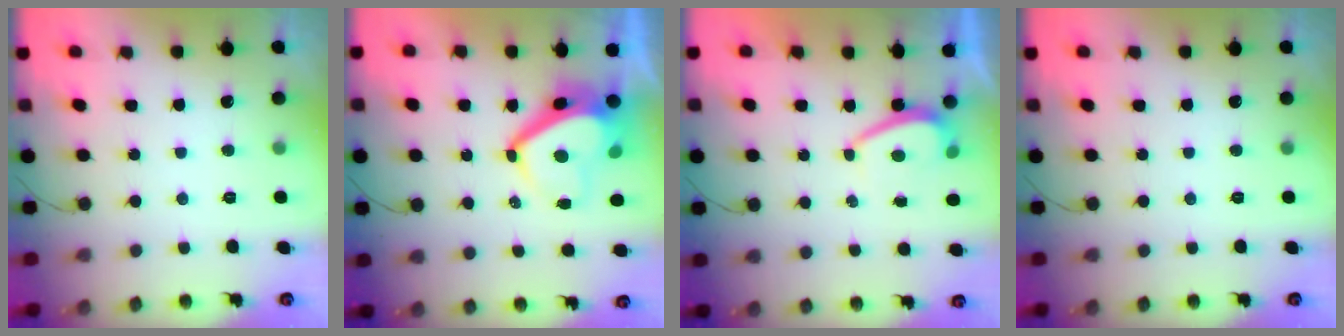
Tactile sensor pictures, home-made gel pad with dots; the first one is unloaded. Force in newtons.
{"total": 7.7, "press": 7.7, "slide": 0.7}
{"total": 1.2, "press": 1.1, "slide": 0.5}
{"total": 0.0}